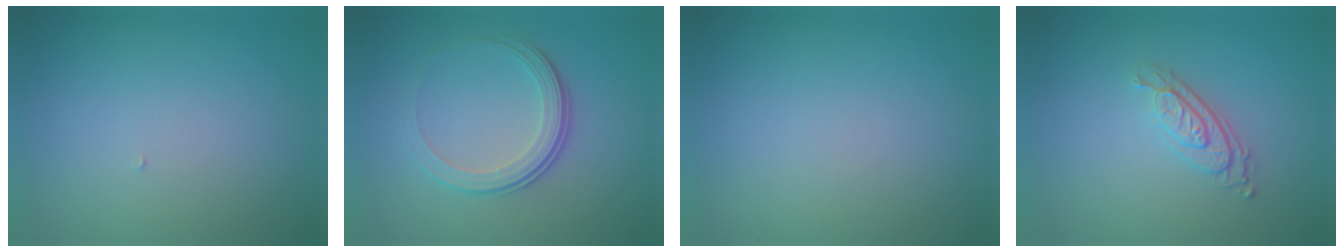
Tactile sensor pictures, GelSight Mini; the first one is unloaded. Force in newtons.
{"total": 3.6, "press": 2.5, "slide": 2.6}
{"total": 0.0}
{"total": 2.8, "press": 2.0, "slide": 1.8}